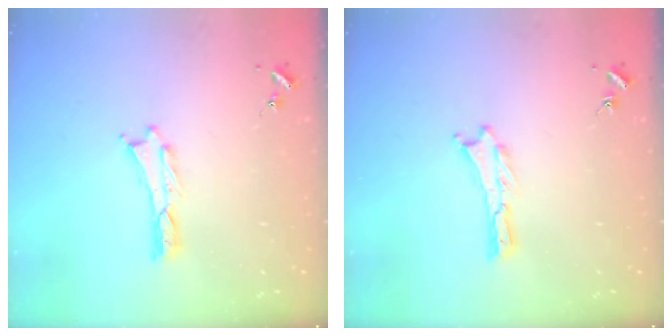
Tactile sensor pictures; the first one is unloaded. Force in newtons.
{"total": 0.0}